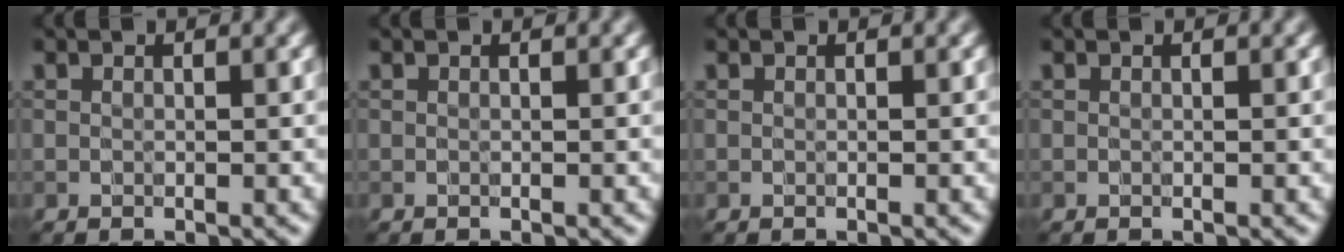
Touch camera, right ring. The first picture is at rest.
{"total": 0.0}
{"total": 0.0}
{"total": 0.0}